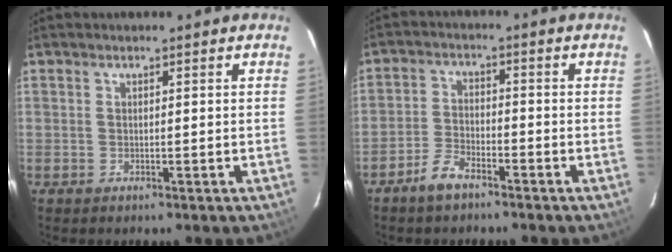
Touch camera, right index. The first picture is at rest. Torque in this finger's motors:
{"motor_torque": [0.21, -0.28, 0.18, 0.02]}